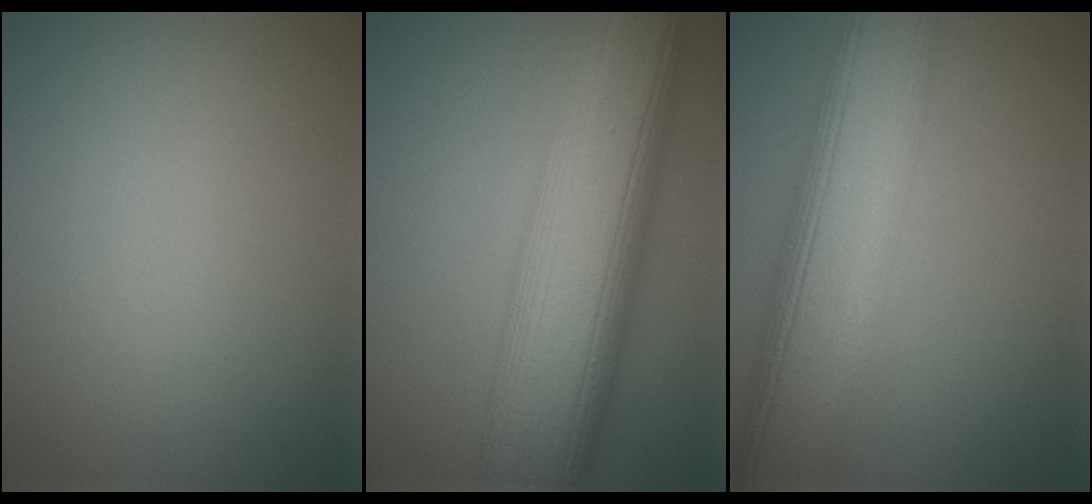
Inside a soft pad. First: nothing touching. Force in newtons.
{"total": 14.4, "press": 14.4, "slide": 0.1}
{"total": 12.0, "press": 12.0, "slide": 0.7}